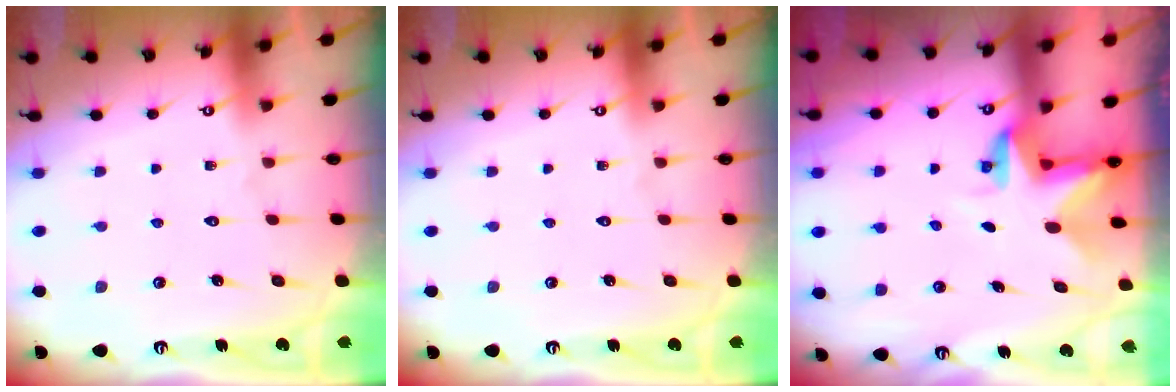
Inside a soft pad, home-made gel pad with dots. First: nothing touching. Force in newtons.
{"total": 0.0}
{"total": 3.2, "press": 3.2, "slide": 0.3}